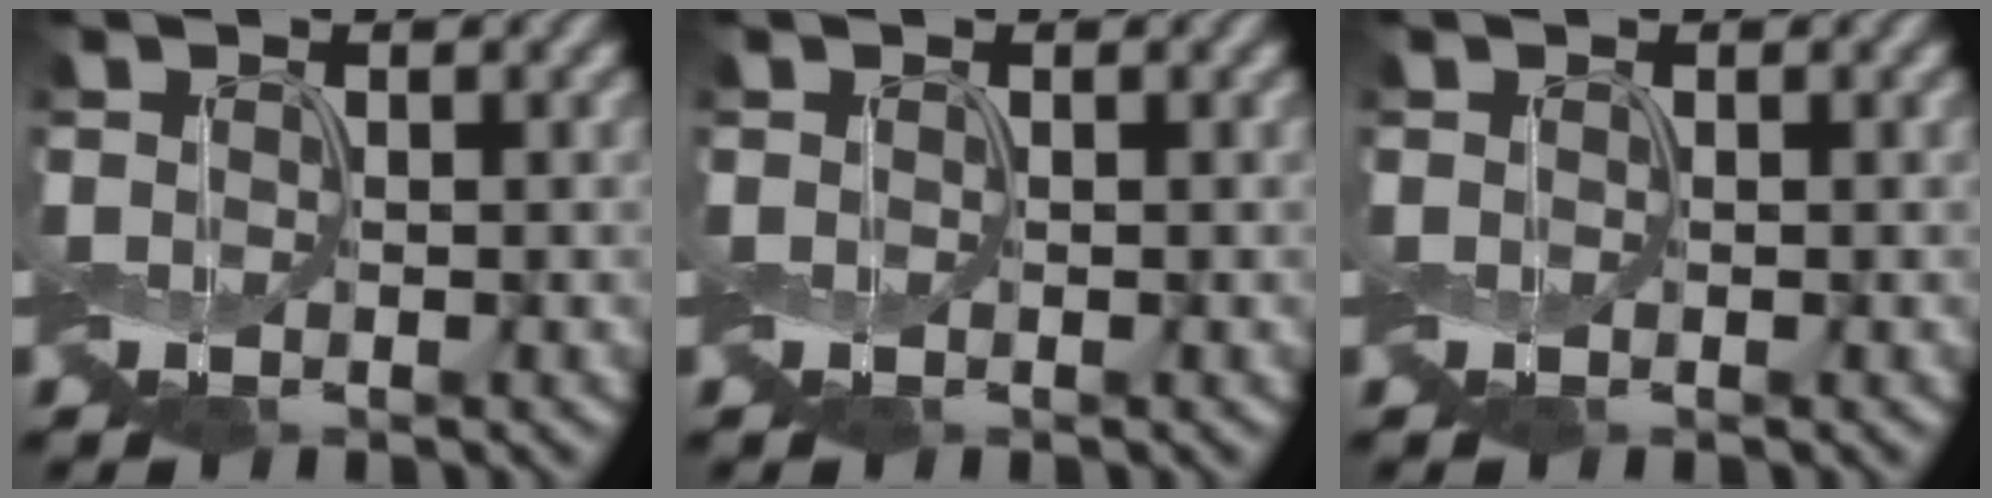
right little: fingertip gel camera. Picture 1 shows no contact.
{"total": 0.0}
{"total": 0.0}